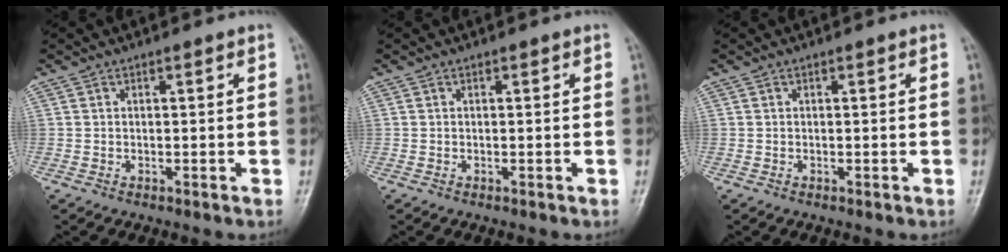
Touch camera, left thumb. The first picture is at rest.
{"total": 0.0}
{"total": 0.0}